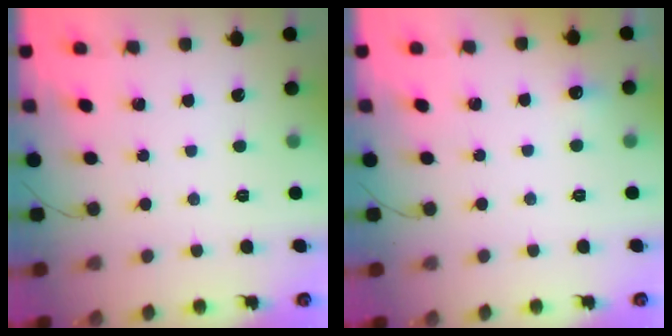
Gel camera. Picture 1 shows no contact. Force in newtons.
{"total": 4.4, "press": 4.2, "slide": 1.3}